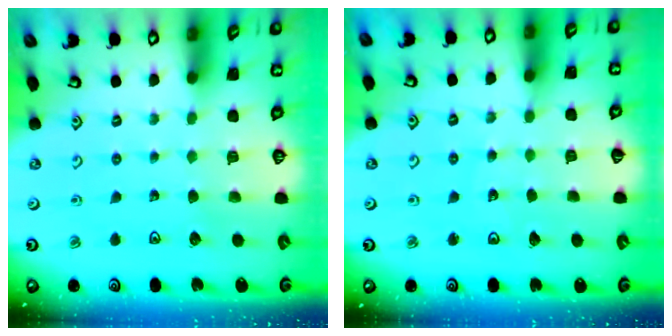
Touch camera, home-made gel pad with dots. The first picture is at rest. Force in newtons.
{"total": 4.9, "press": 4.9, "slide": 0.6}